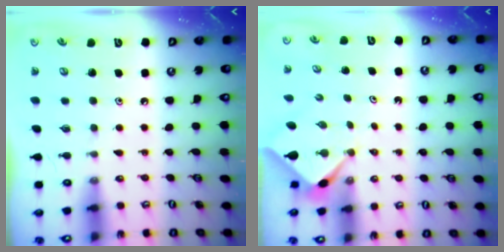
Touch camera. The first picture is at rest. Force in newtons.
{"total": 2.4, "press": 2.4, "slide": 0.3}